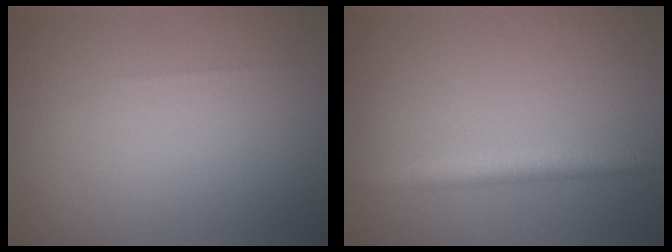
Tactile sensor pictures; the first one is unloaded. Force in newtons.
{"total": 2.7, "press": 2.7, "slide": 0.0}